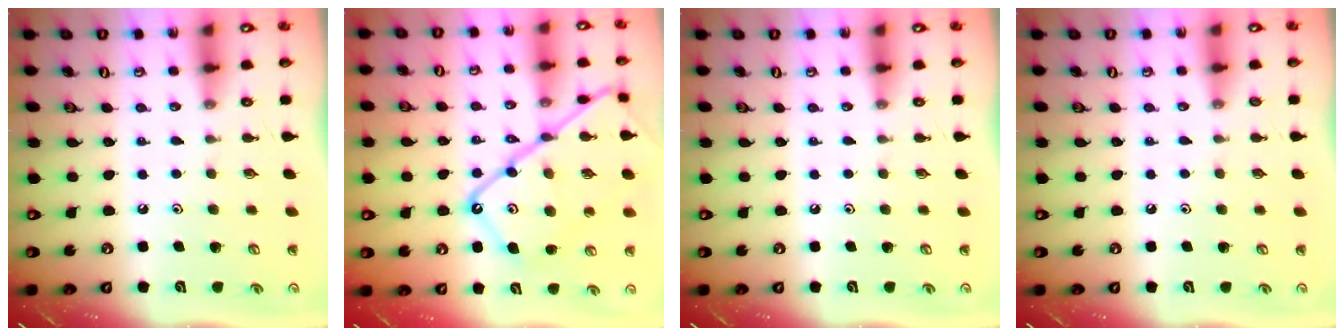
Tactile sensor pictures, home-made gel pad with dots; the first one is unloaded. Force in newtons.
{"total": 20.6, "press": 20.5, "slide": 2.0}
{"total": 0.0}
{"total": 2.7, "press": 2.7, "slide": 0.3}